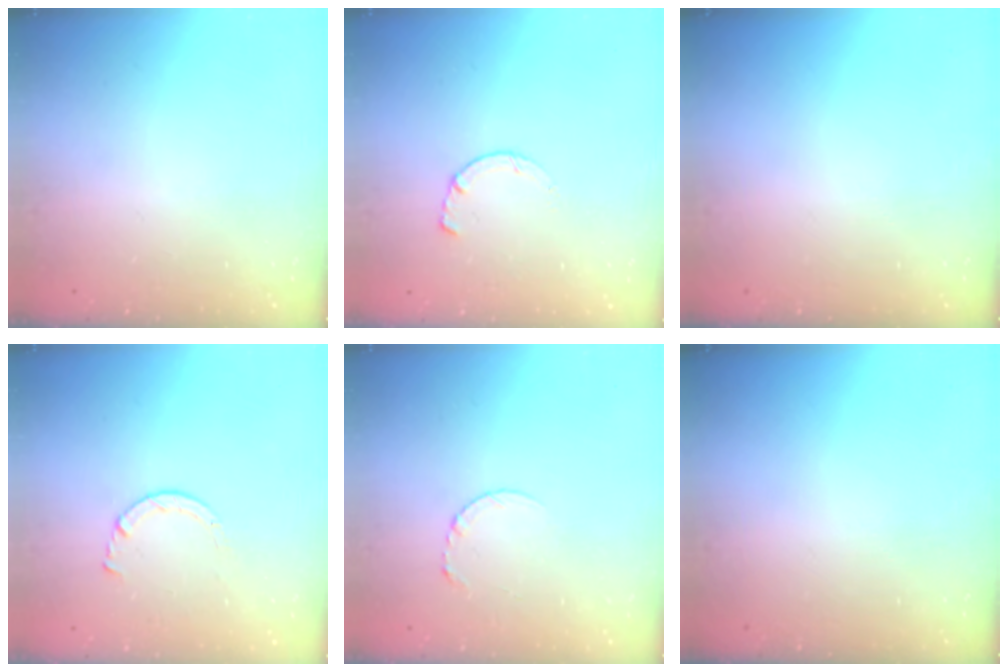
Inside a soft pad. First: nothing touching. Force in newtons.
{"total": 1.8, "press": 1.7, "slide": 0.3}
{"total": 0.0}
{"total": 2.9, "press": 2.8, "slide": 0.3}
{"total": 3.8, "press": 3.8, "slide": 0.3}
{"total": 0.0}